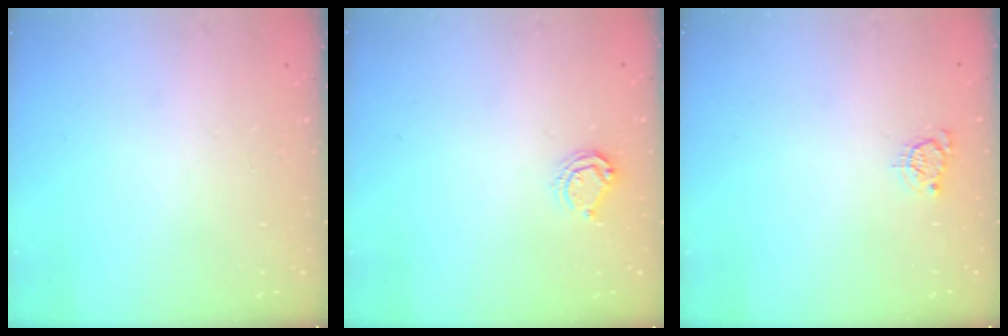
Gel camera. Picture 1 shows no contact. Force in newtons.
{"total": 5.4, "press": 5.4, "slide": 0.7}
{"total": 3.3, "press": 3.3, "slide": 0.4}